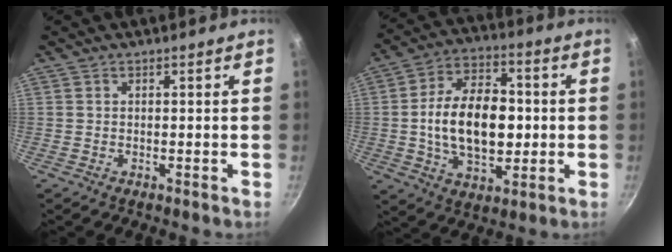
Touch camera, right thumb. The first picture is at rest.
{"total": 17.3, "force": [-0.3, 10.3, 13.9], "torque": [-0.213, 0.014, -0.006]}